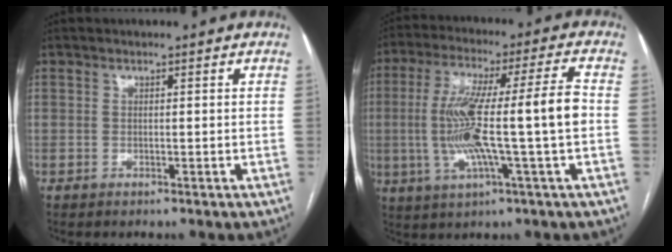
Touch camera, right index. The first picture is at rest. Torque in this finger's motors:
{"motor_torque": [1.54, -0.60, 0.49, 0.21]}